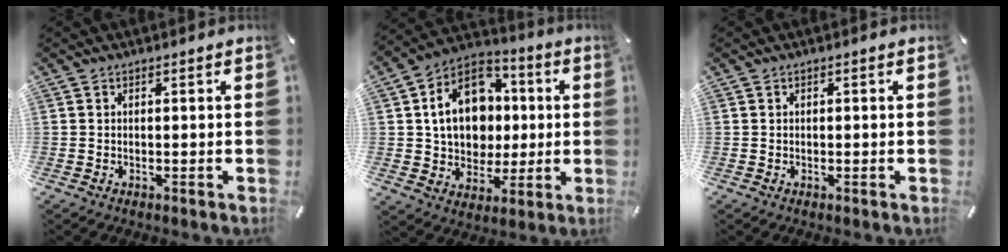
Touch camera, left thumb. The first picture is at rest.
{"total": 16.2, "force": [1.5, 13.4, 9.0], "torque": [-0.158, 0.004, 0.033]}
{"total": 0.0}